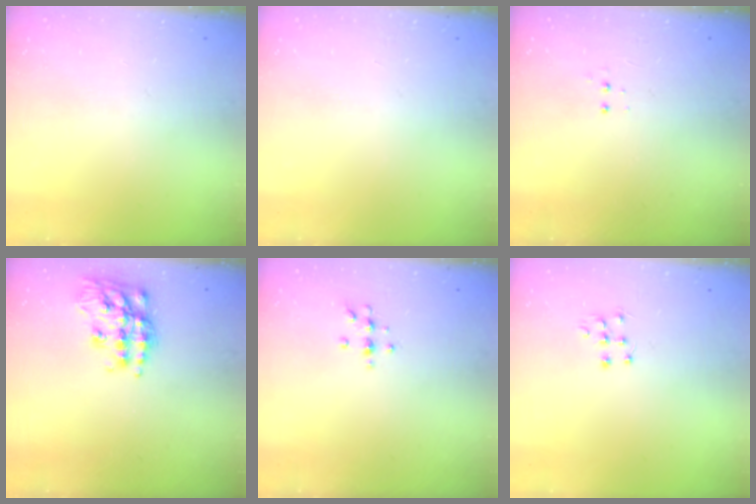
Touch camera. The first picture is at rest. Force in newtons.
{"total": 0.0}
{"total": 3.3, "press": 3.2, "slide": 0.7}
{"total": 17.4, "press": 17.3, "slide": 1.2}
{"total": 5.7, "press": 5.5, "slide": 1.6}
{"total": 6.2, "press": 6.2, "slide": 0.4}